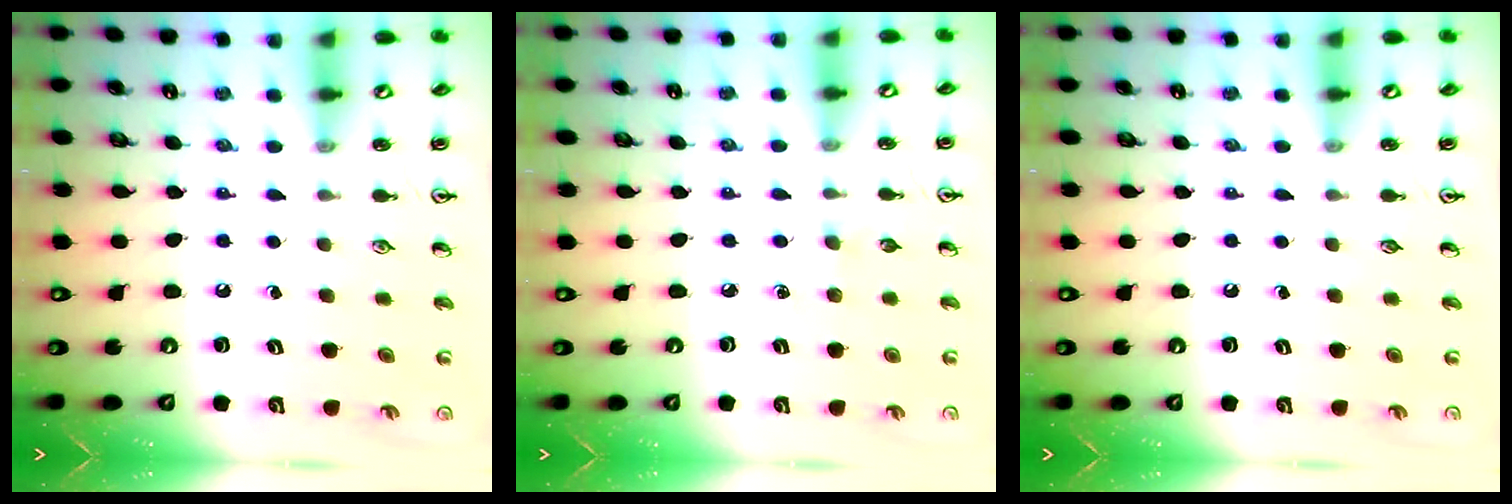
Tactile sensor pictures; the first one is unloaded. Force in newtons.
{"total": 2.9, "press": 2.9, "slide": 0.4}
{"total": 0.0}